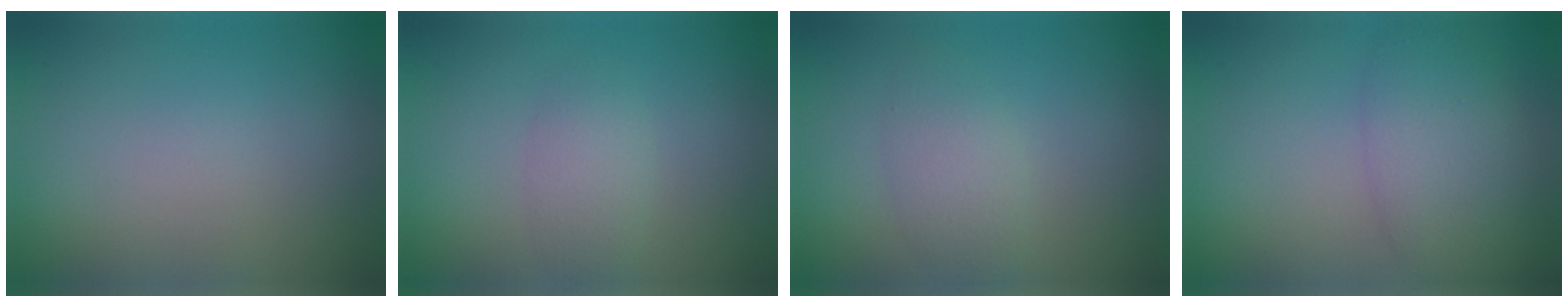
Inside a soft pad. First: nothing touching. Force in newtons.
{"total": 1.9, "press": 1.9, "slide": 0.1}
{"total": 2.5, "press": 2.5, "slide": 0.1}
{"total": 5.4, "press": 5.4, "slide": 0.2}